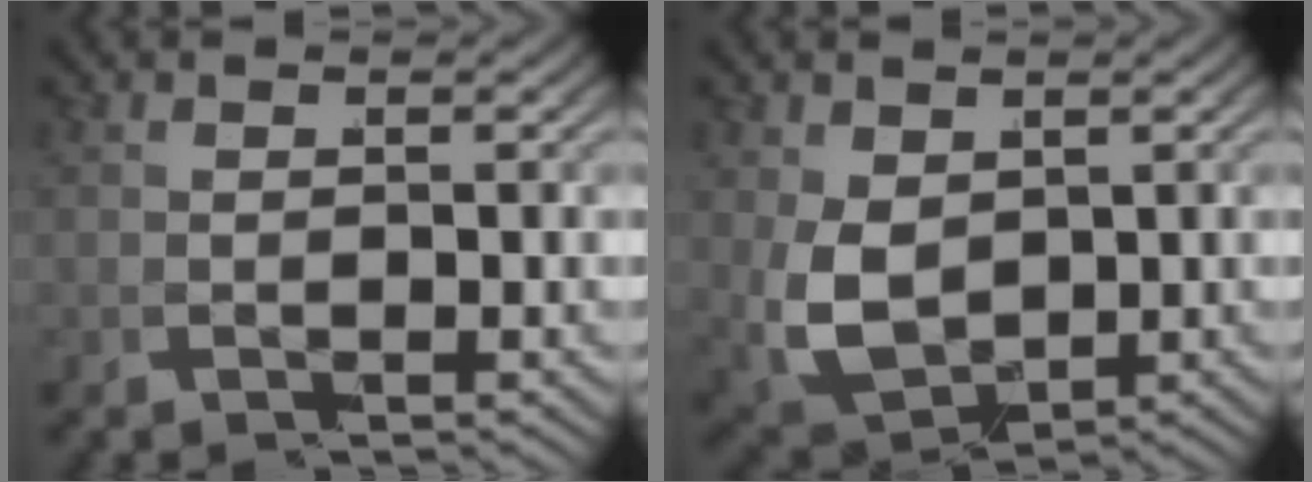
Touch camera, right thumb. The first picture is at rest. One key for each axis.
{"total": 6.6, "fx": 0.4, "fy": 4.8, "fz": 4.5, "tx": -0.125, "ty": -0.044, "tz": 0.038}